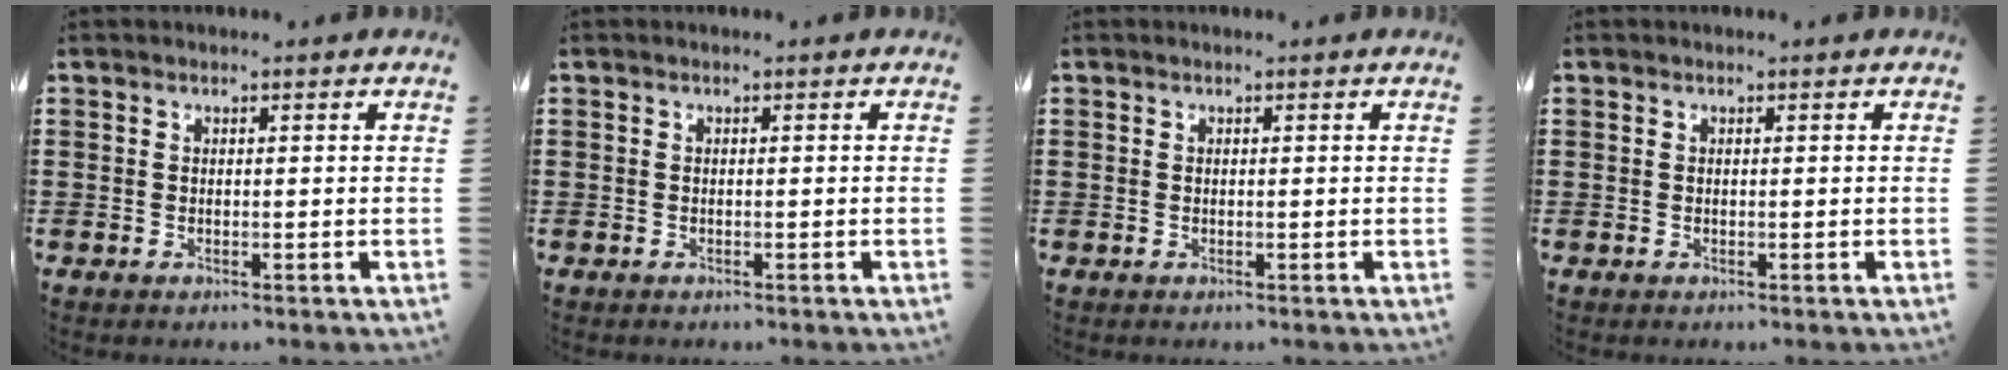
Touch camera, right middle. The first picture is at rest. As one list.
[{"total": 0.0}, {"total": 0.0}, {"total": 0.0}]